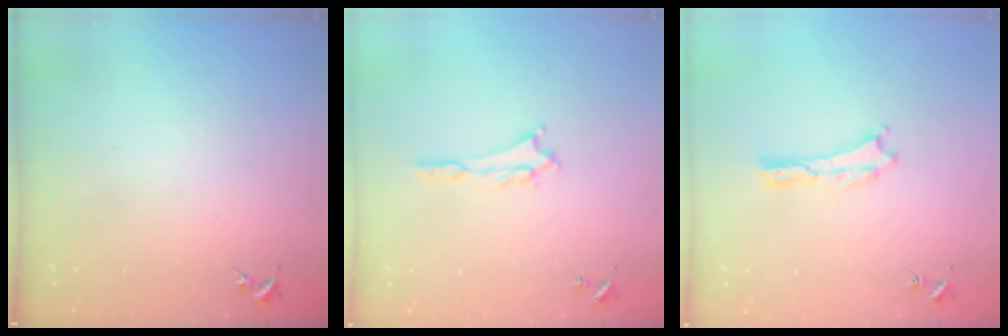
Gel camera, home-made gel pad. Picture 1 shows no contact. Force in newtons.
{"total": 1.3, "press": 1.3, "slide": 0.2}
{"total": 0.0}